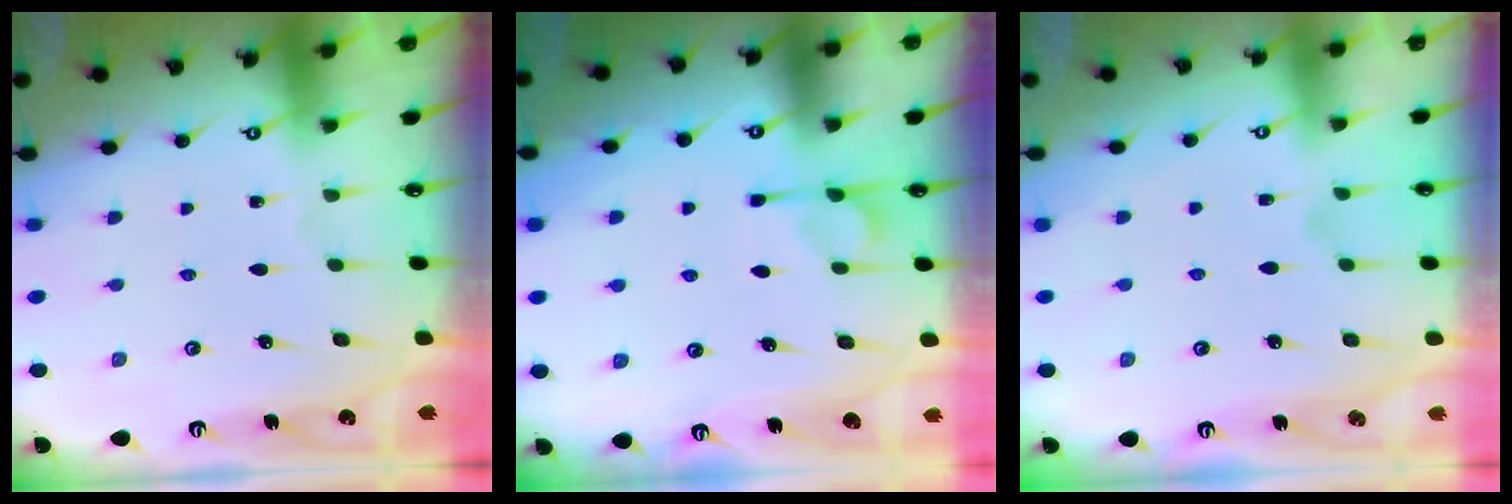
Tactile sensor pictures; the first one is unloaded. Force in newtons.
{"total": 6.7, "press": 6.7, "slide": 0.9}
{"total": 1.1, "press": 0.1, "slide": 1.1}